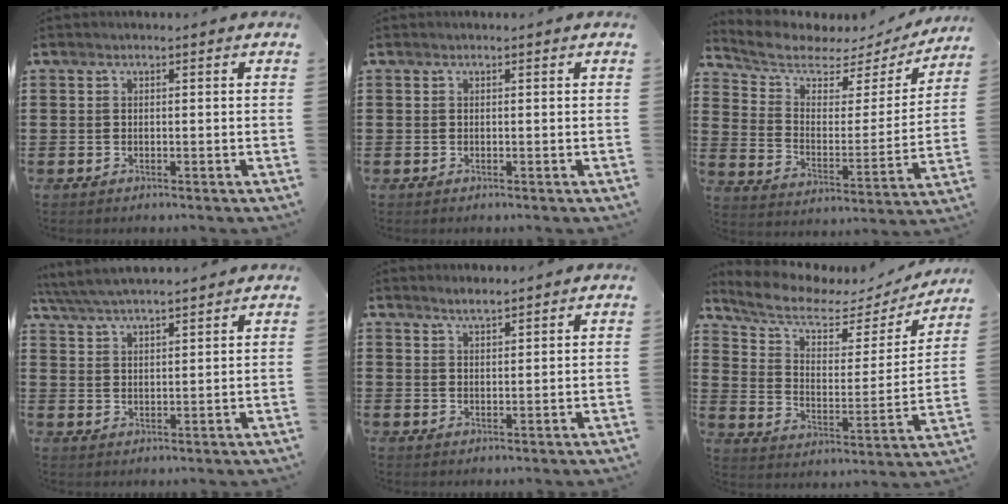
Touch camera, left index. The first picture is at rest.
{"total": 0.0}
{"total": 5.7, "force": [4.9, 2.2, 1.9], "torque": [-0.071, -0.034, 0.080]}
{"total": 4.8, "force": [4.5, 0.3, 1.5], "torque": [-0.045, -0.014, 0.081]}
{"total": 2.1, "force": [2.0, 0.2, 0.7], "torque": [-0.017, 0.004, 0.037]}
{"total": 6.9, "force": [5.4, 2.5, 3.5], "torque": [-0.095, -0.029, 0.089]}